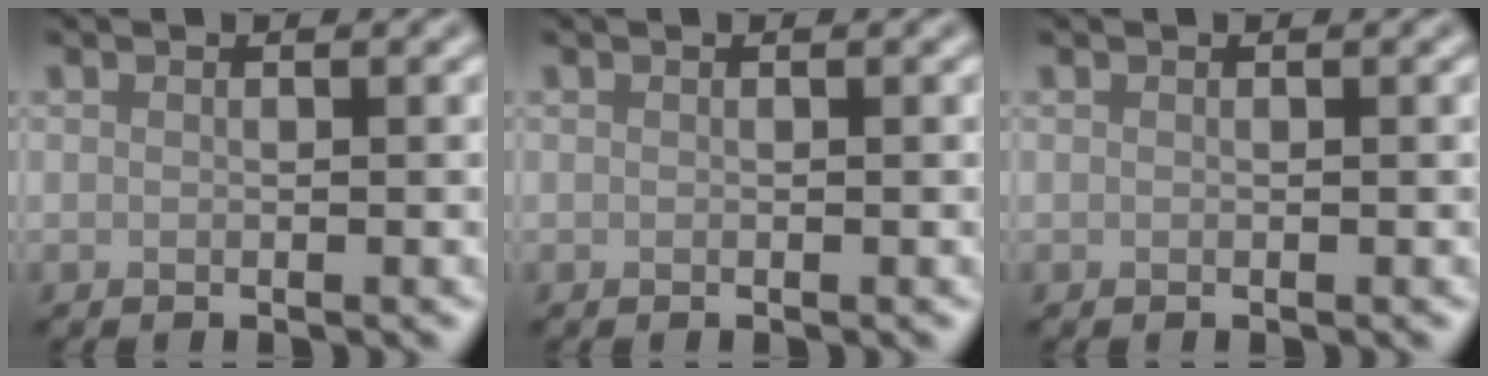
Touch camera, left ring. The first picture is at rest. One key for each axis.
{"total": 0.0}
{"total": 0.0}